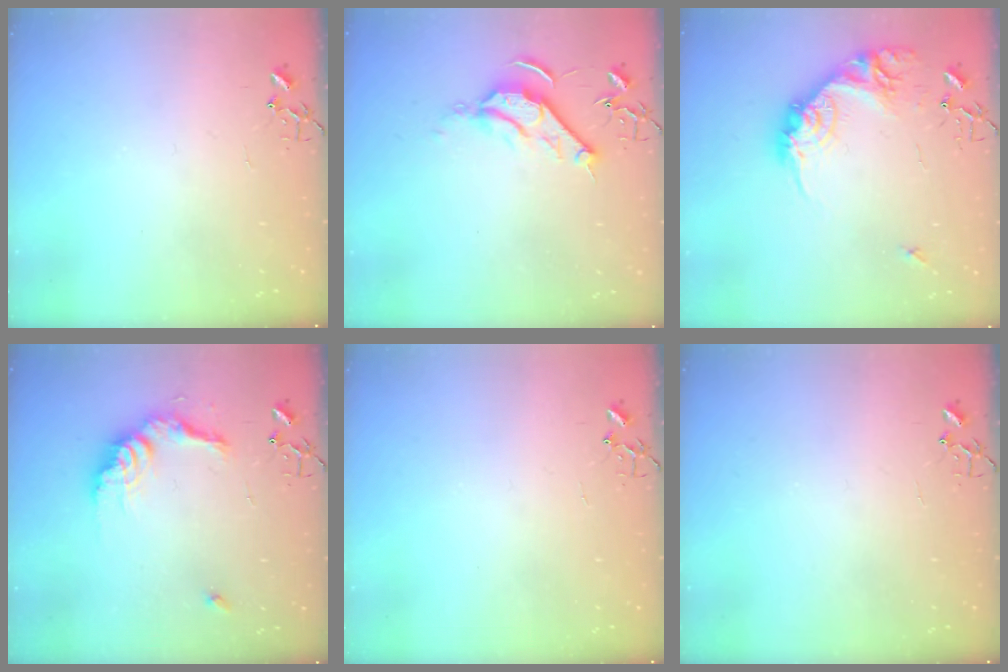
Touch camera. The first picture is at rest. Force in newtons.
{"total": 9.8, "press": 9.7, "slide": 1.3}
{"total": 16.9, "press": 16.9, "slide": 1.0}
{"total": 15.2, "press": 15.2, "slide": 0.9}
{"total": 0.0}
{"total": 0.0}